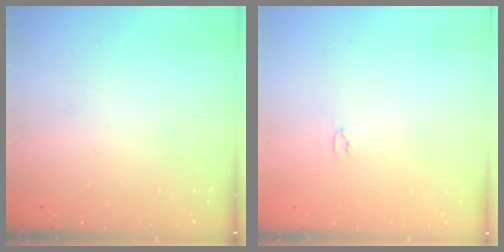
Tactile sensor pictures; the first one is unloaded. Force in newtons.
{"total": 2.0, "press": 2.0, "slide": 0.3}